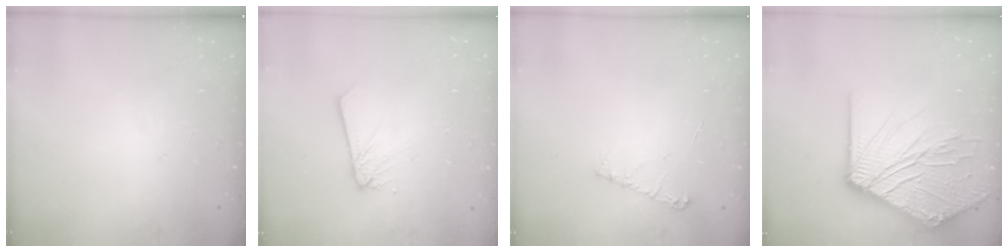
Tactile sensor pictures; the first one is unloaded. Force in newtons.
{"total": 2.5, "press": 2.5, "slide": 0.1}
{"total": 5.9, "press": 5.9, "slide": 0.7}
{"total": 19.9, "press": 19.8, "slide": 2.6}